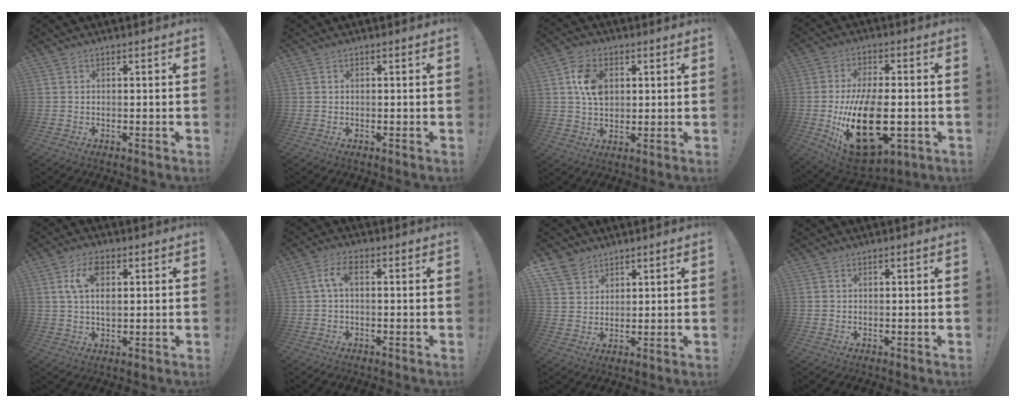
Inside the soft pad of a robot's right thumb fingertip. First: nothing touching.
{"total": 0.0}
{"total": 9.5, "force": [2.2, 6.7, 6.3], "torque": [-0.102, 0.007, 0.044]}
{"total": 23.3, "force": [-4.3, 12.1, 19.5], "torque": [-0.350, -0.005, -0.059]}
{"total": 7.2, "force": [2.2, 3.9, 5.7], "torque": [-0.095, 0.000, 0.035]}
{"total": 5.0, "force": [0.6, 1.9, 4.6], "torque": [-0.100, 0.006, 0.009]}
{"total": 7.1, "force": [5.2, 4.6, 1.6], "torque": [-0.034, -0.030, 0.104]}
{"total": 0.0}